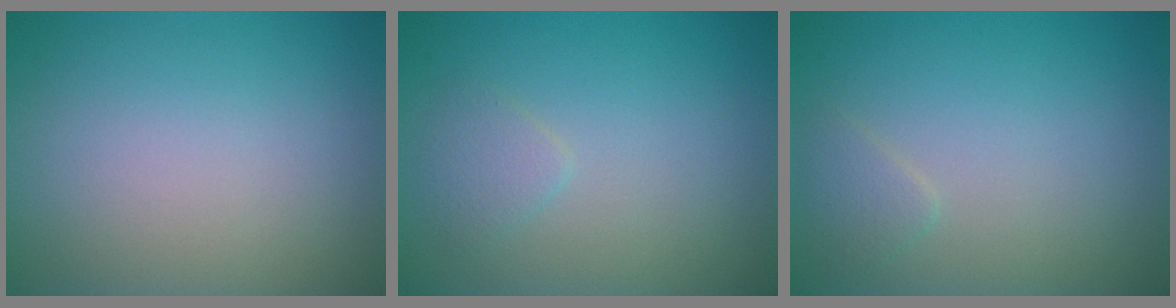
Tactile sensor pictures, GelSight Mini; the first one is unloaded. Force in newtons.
{"total": 1.3, "press": 1.3, "slide": 0.1}
{"total": 1.2, "press": 1.2, "slide": 0.1}